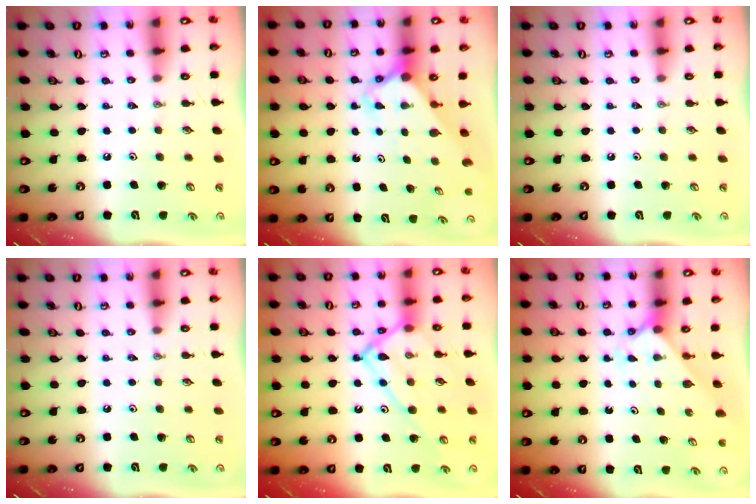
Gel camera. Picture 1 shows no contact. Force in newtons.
{"total": 2.8, "press": 2.8, "slide": 0.2}
{"total": 0.0}
{"total": 0.0}
{"total": 16.5, "press": 16.5, "slide": 1.5}
{"total": 1.9, "press": 1.9, "slide": 0.2}